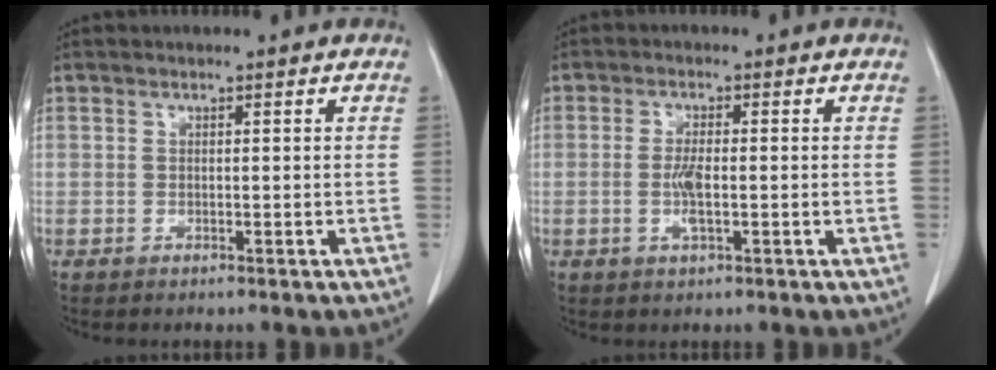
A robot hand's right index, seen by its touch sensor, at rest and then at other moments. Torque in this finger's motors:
{"motor_torque": [0.50, -0.25, 0.31, 0.06]}